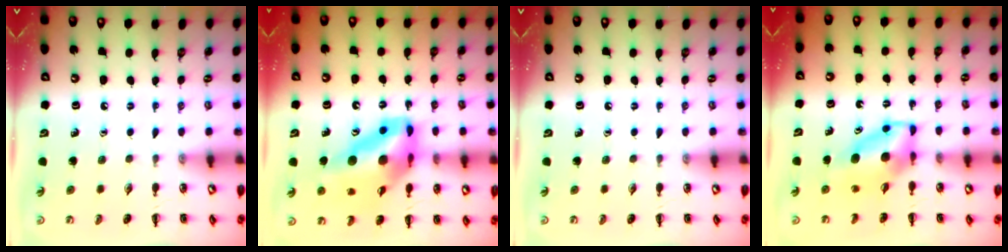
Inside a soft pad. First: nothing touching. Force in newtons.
{"total": 15.4, "press": 14.6, "slide": 5.0}
{"total": 0.0}
{"total": 5.8, "press": 5.7, "slide": 1.4}